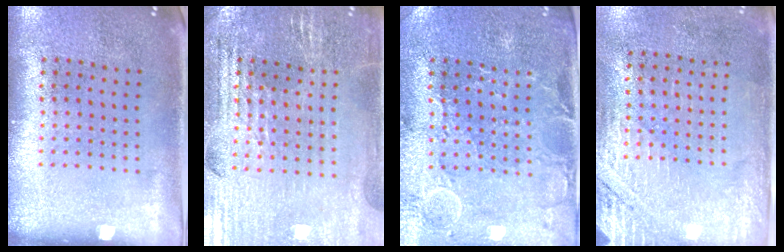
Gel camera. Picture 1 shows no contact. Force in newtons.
{"total": 2.8, "press": 2.8, "slide": 0.5}
{"total": 0.7, "press": 0.5, "slide": 0.4}
{"total": 2.7, "press": 2.4, "slide": 1.2}